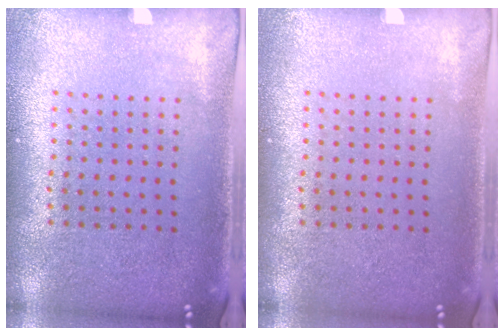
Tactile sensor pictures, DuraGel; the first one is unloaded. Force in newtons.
{"total": 0.0}